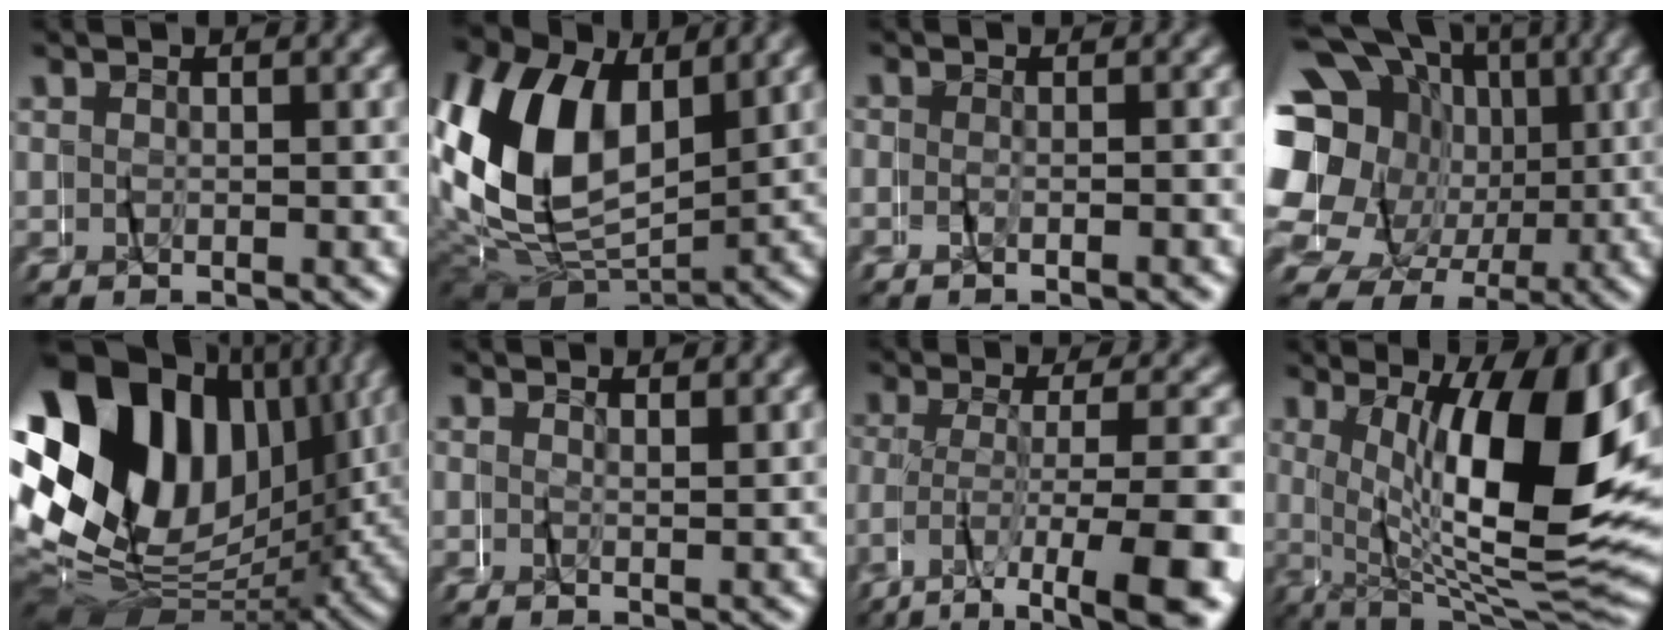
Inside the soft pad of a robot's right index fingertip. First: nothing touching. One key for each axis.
{"total": 14.2, "fx": 1.3, "fy": 10.1, "fz": 9.9, "tx": -0.209, "ty": -0.018, "tz": 0.028}
{"total": 1.3, "fx": -1.1, "fy": -0.3, "fz": 0.6, "tx": -0.012, "ty": 0.002, "tz": -0.022}
{"total": 16.3, "fx": 1.2, "fy": 13.8, "fz": 8.5, "tx": -0.181, "ty": -0.021, "tz": 0.013}
{"total": 26.2, "fx": 2.0, "fy": 19.1, "fz": 17.9, "tx": -0.295, "ty": -0.006, "tz": 0.027}
{"total": 0.9, "fx": 0.5, "fy": -0.7, "fz": -0.2, "tx": -0.001, "ty": 0.000, "tz": 0.009}
{"total": 7.8, "fx": -4.9, "fy": 1.5, "fz": 5.9, "tx": -0.094, "ty": -0.016, "tz": -0.069}
{"total": 14.1, "fx": 0.9, "fy": 5.1, "fz": 13.1, "tx": -0.199, "ty": -0.012, "tz": 0.027}